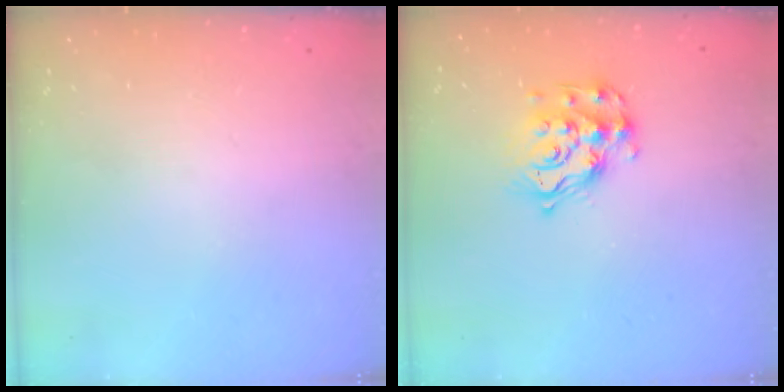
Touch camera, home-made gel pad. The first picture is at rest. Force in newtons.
{"total": 13.7, "press": 13.7, "slide": 0.9}